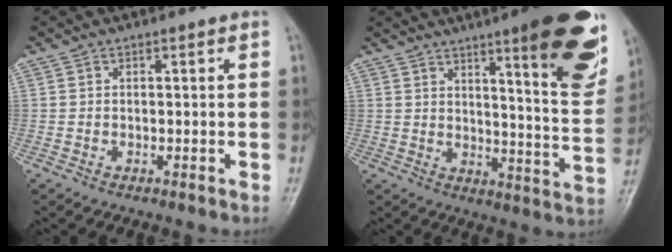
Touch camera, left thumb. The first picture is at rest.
{"total": 20.3, "force": [11.0, 3.7, 16.7], "torque": [-0.183, -0.058, 0.152]}